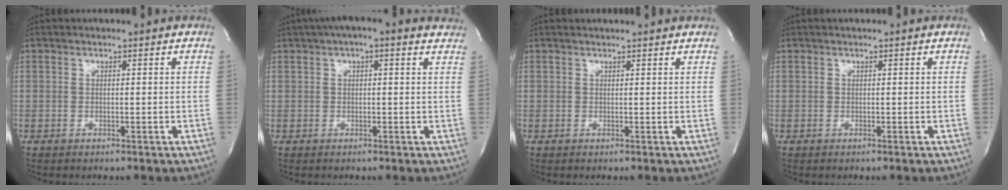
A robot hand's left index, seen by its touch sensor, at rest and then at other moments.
{"total": 8.0, "force": [5.7, 2.2, 5.2], "torque": [-0.075, 0.032, 0.066]}
{"total": 4.1, "force": [3.9, 0.4, 1.3], "torque": [-0.021, 0.019, 0.041]}
{"total": 0.0}